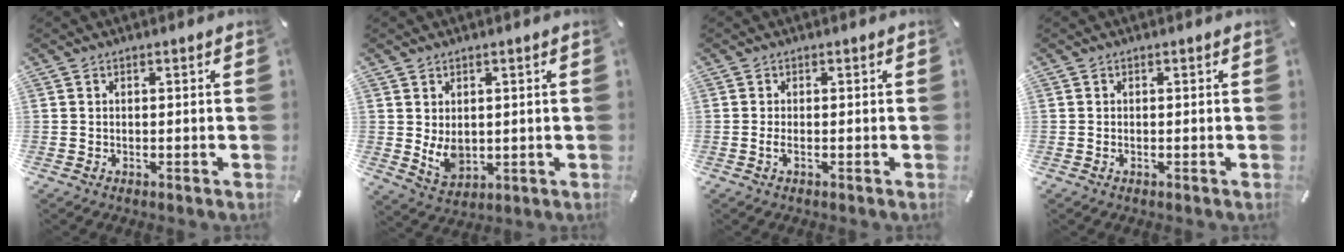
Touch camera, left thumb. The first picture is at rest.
{"total": 6.0, "force": [0.8, 4.8, 3.6], "torque": [-0.071, -0.008, 0.016]}
{"total": 1.6, "force": [-0.5, 0.4, 1.5], "torque": [-0.027, -0.002, -0.008]}
{"total": 0.7, "force": [-0.3, 0.3, 0.6], "torque": [-0.011, -0.003, -0.005]}